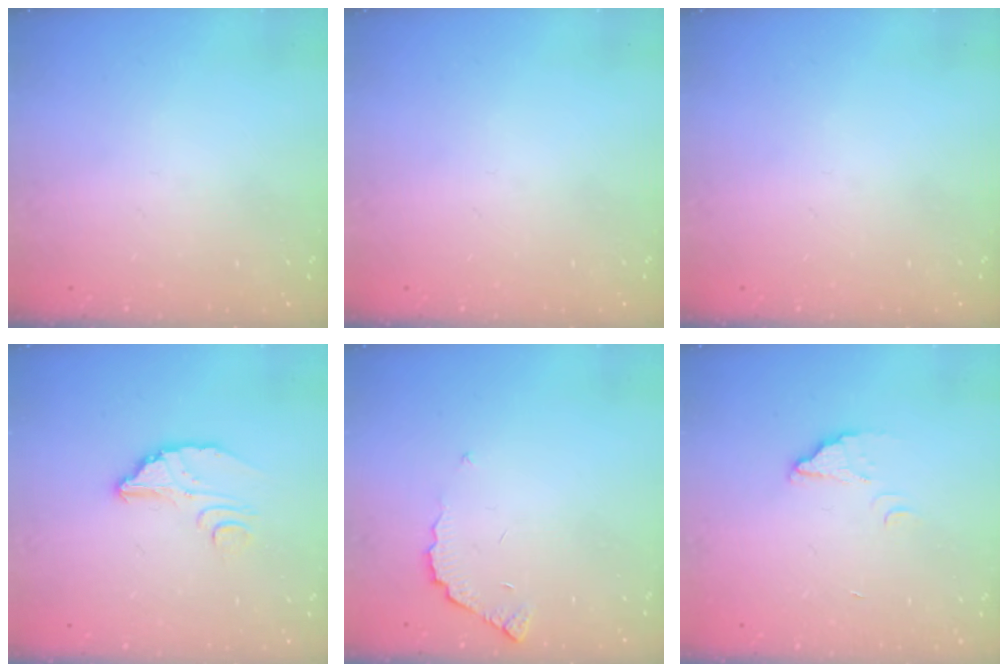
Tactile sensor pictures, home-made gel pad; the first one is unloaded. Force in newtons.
{"total": 0.0}
{"total": 0.0}
{"total": 4.8, "press": 4.8, "slide": 0.4}
{"total": 3.7, "press": 3.7, "slide": 0.3}
{"total": 2.1, "press": 2.1, "slide": 0.1}